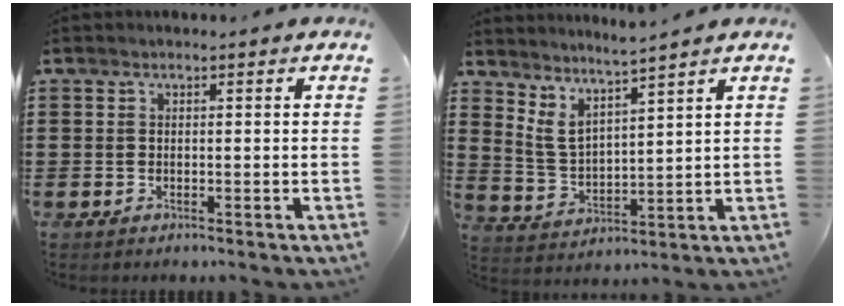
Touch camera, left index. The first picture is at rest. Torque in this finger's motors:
{"motor_torque": [1.25, -0.88, 0.32, 0.03]}